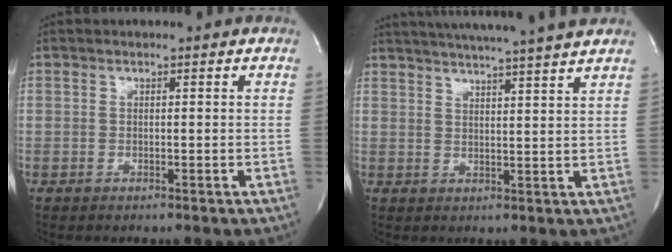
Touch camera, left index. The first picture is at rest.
{"total": 15.8, "force": [14.1, -0.9, 7.1], "torque": [-0.124, -0.001, 0.188]}